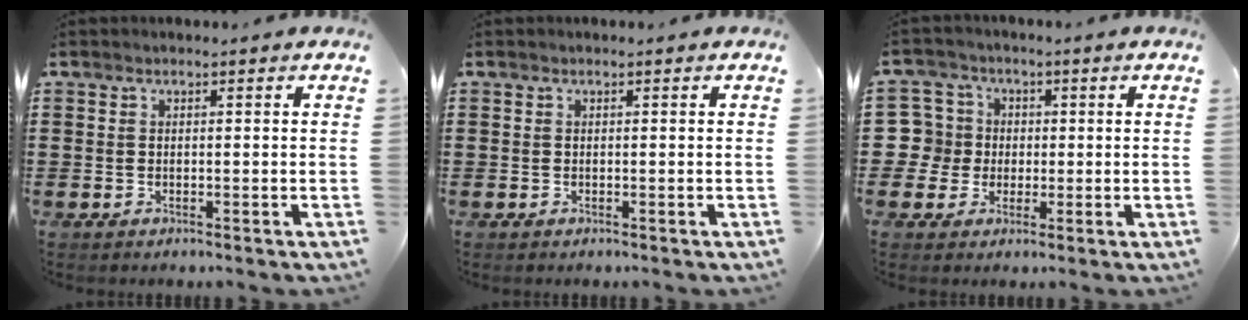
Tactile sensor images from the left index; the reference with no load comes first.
{"total": 0.0}
{"total": 6.1, "force": [-0.4, 6.1, 0.5], "torque": [-0.052, 0.008, -0.010]}